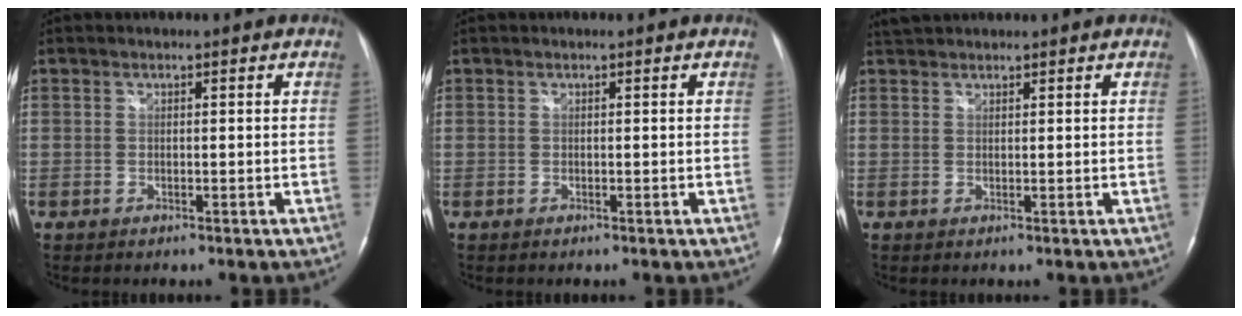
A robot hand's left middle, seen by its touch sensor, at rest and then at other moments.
{"total": 0.0}
{"total": 2.6, "force": [2.5, 0.7, 0.5], "torque": [-0.012, 0.024, 0.045]}